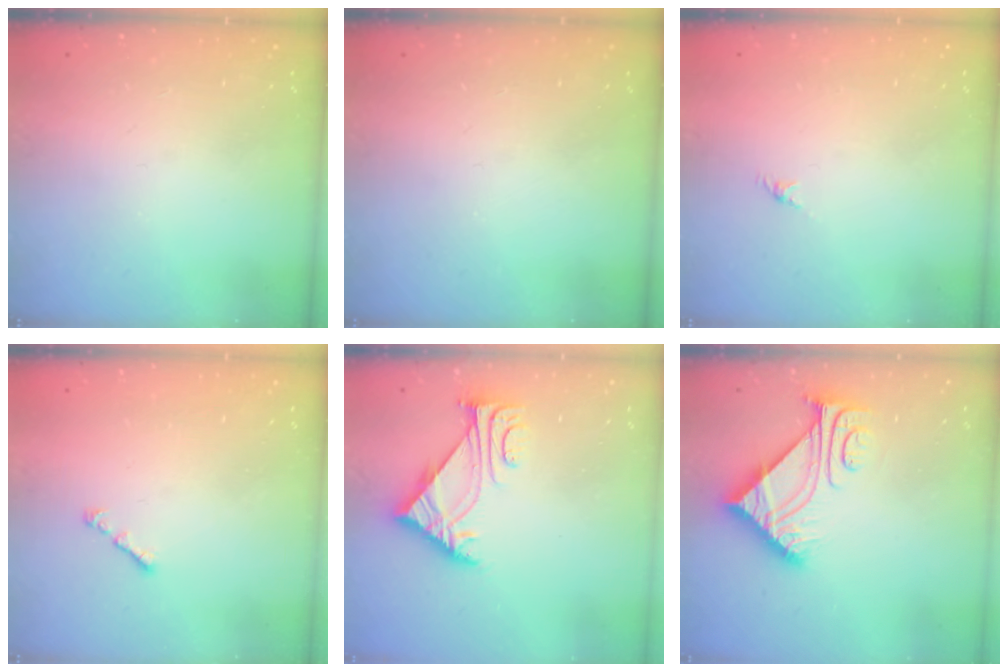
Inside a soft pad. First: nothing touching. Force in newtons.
{"total": 0.0}
{"total": 0.0}
{"total": 0.9, "press": 0.8, "slide": 0.5}
{"total": 5.6, "press": 5.5, "slide": 1.2}
{"total": 7.5, "press": 7.5, "slide": 0.5}